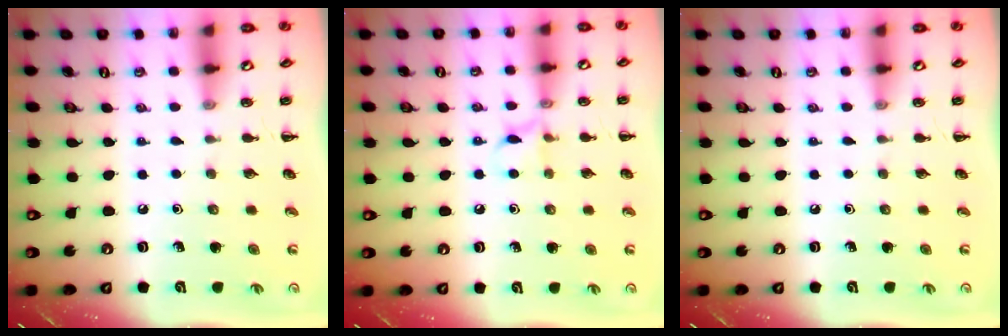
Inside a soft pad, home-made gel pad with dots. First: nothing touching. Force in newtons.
{"total": 6.2, "press": 6.0, "slide": 1.4}
{"total": 0.0}